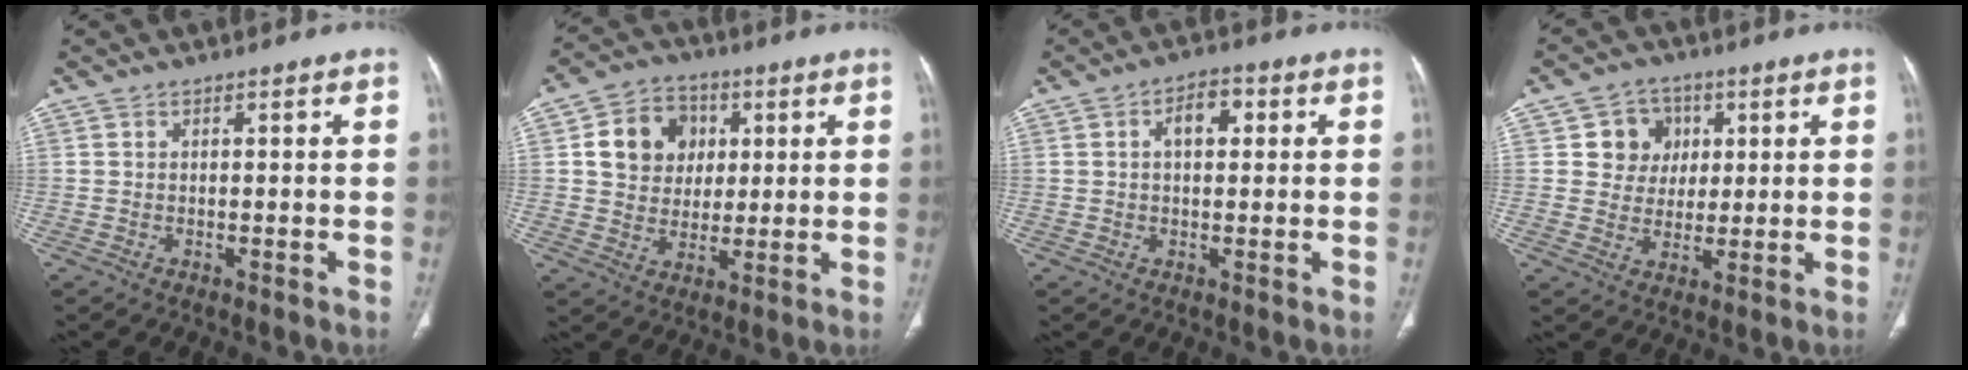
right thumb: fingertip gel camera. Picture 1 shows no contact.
{"total": 11.4, "force": [2.8, 9.6, 5.3], "torque": [-0.053, -0.002, 0.045]}
{"total": 5.3, "force": [1.3, 3.0, 4.2], "torque": [-0.056, 0.010, 0.015]}
{"total": 7.6, "force": [2.2, 7.0, 1.9], "torque": [0.012, 0.001, 0.033]}